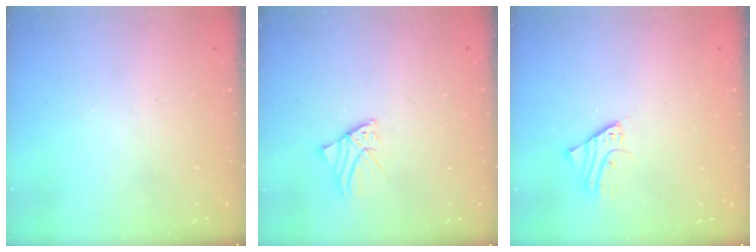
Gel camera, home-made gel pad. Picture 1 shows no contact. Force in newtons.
{"total": 2.3, "press": 2.3, "slide": 0.4}
{"total": 2.3, "press": 2.3, "slide": 0.1}